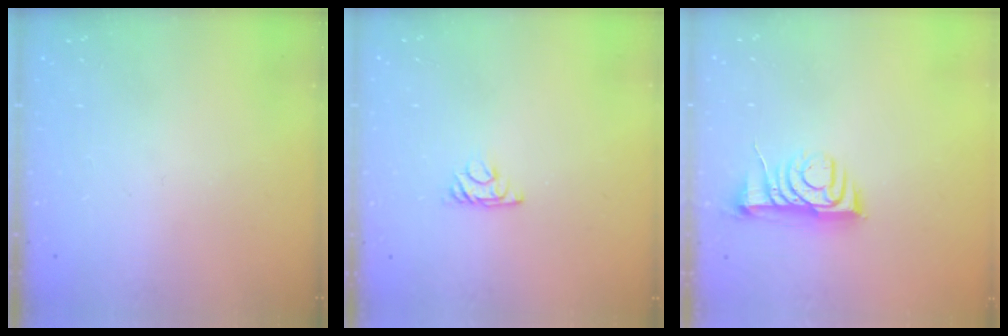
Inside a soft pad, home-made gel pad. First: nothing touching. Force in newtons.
{"total": 4.3, "press": 4.3, "slide": 0.7}
{"total": 8.3, "press": 8.2, "slide": 0.9}